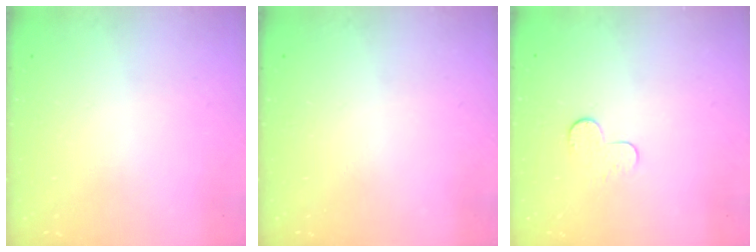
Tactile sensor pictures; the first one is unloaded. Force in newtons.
{"total": 0.0}
{"total": 5.0, "press": 5.0, "slide": 0.5}